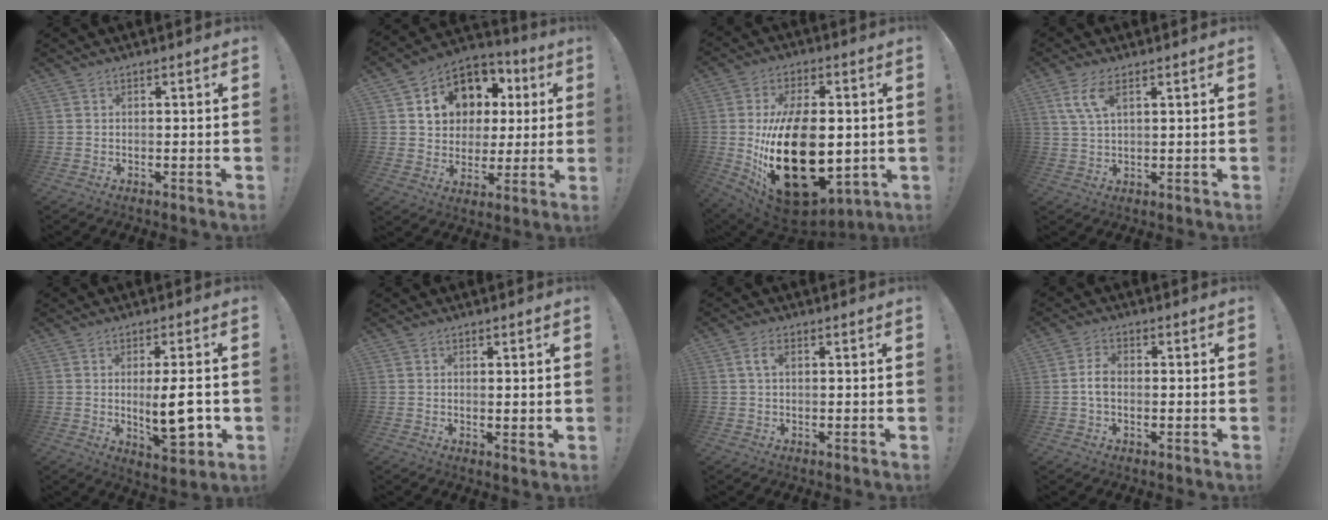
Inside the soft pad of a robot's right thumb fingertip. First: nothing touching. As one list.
[{"total": 13.3, "force": [5.1, 11.0, 5.5], "torque": [-0.090, -0.026, 0.113]}, {"total": 30.1, "force": [-3.0, 17.6, 24.2], "torque": [-0.445, -0.001, -0.028]}, {"total": 6.2, "force": [3.0, 2.1, 5.0], "torque": [-0.097, -0.002, 0.056]}, {"total": 12.4, "force": [-0.6, 3.2, 11.9], "torque": [-0.181, -0.012, -0.011]}, {"total": 1.7, "force": [1.0, 0.3, 1.3], "torque": [-0.014, -0.006, 0.016]}, {"total": 2.8, "force": [0.7, 1.0, 2.6], "torque": [-0.050, 0.005, 0.012]}, {"total": 4.0, "force": [-0.4, 2.5, 3.1], "torque": [-0.061, 0.007, -0.008]}]